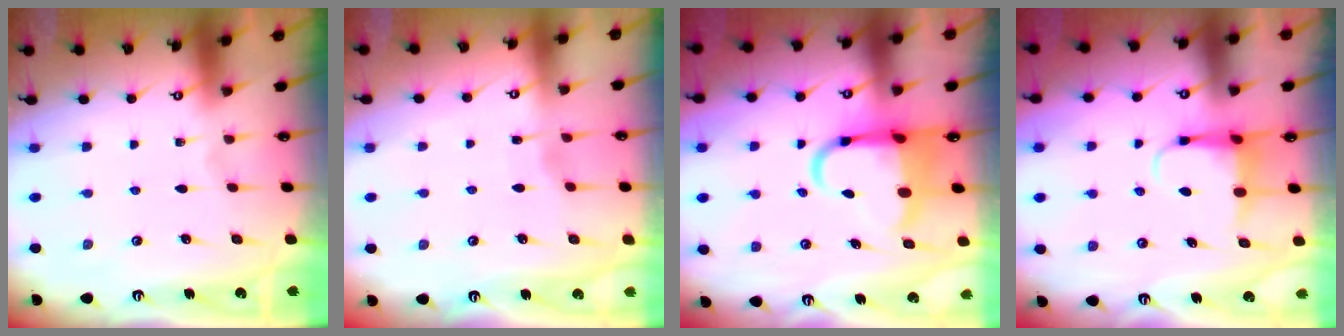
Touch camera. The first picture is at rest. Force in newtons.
{"total": 2.6, "press": 2.6, "slide": 0.4}
{"total": 8.6, "press": 8.4, "slide": 1.7}
{"total": 5.3, "press": 5.3, "slide": 0.4}